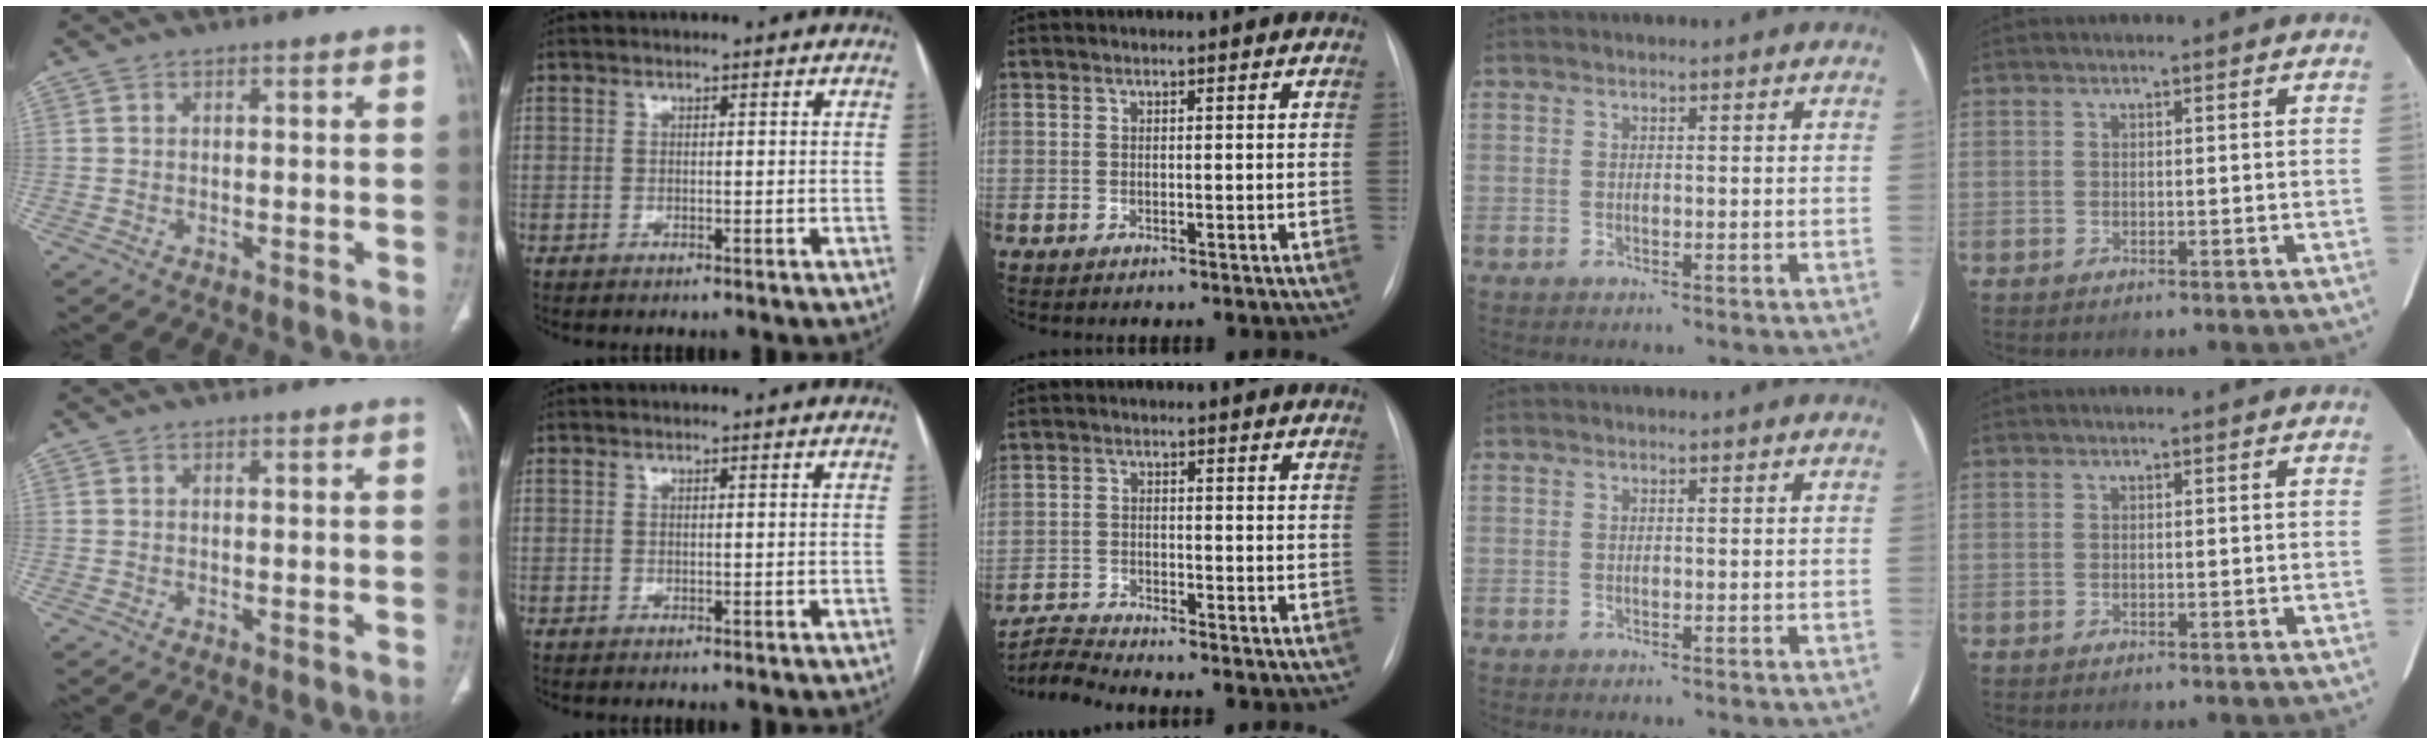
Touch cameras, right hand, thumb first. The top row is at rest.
{"middle": {"total": 4.0, "force": [-3.6, -1.4, -0.7], "torque": [0.000, -0.012, -0.069]}}